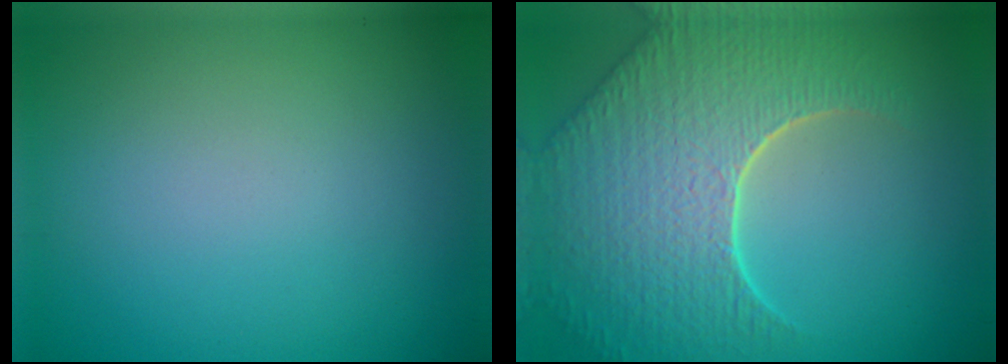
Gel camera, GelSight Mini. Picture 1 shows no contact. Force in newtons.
{"total": 8.8, "press": 6.2, "slide": 6.2}